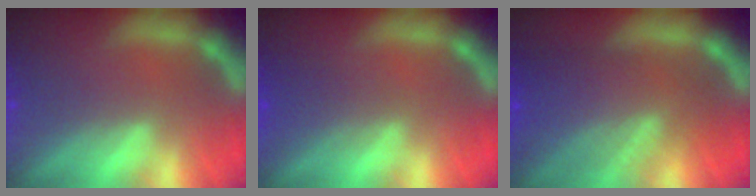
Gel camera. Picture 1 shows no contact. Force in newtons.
{"total": 2.5}
{"total": 8.5}